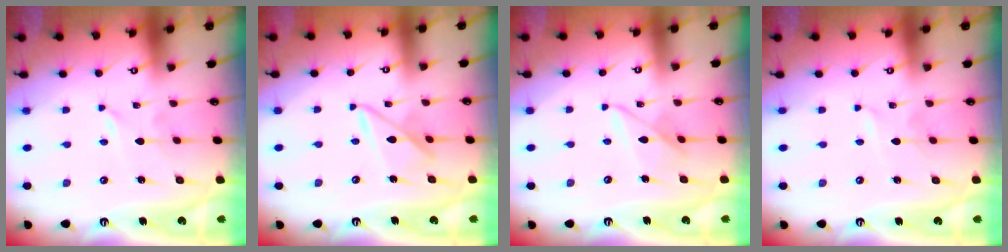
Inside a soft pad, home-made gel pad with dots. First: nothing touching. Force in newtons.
{"total": 9.1, "press": 9.1, "slide": 0.5}
{"total": 7.5, "press": 7.5, "slide": 0.4}
{"total": 1.1, "press": 1.1, "slide": 0.1}